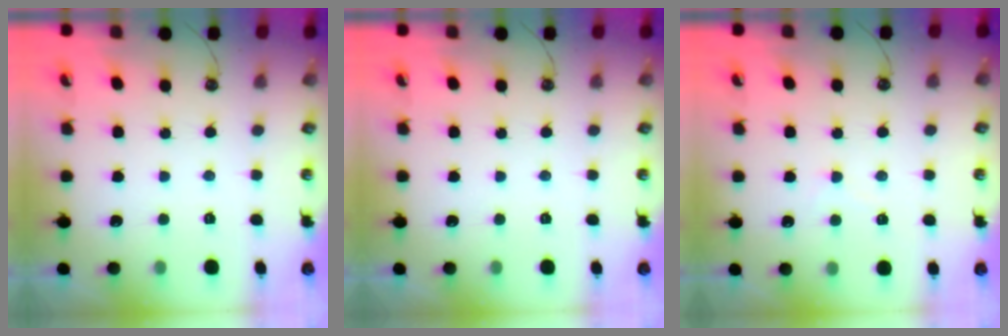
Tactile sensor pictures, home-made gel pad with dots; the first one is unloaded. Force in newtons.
{"total": 0.0}
{"total": 0.8, "press": 0.8, "slide": 0.2}